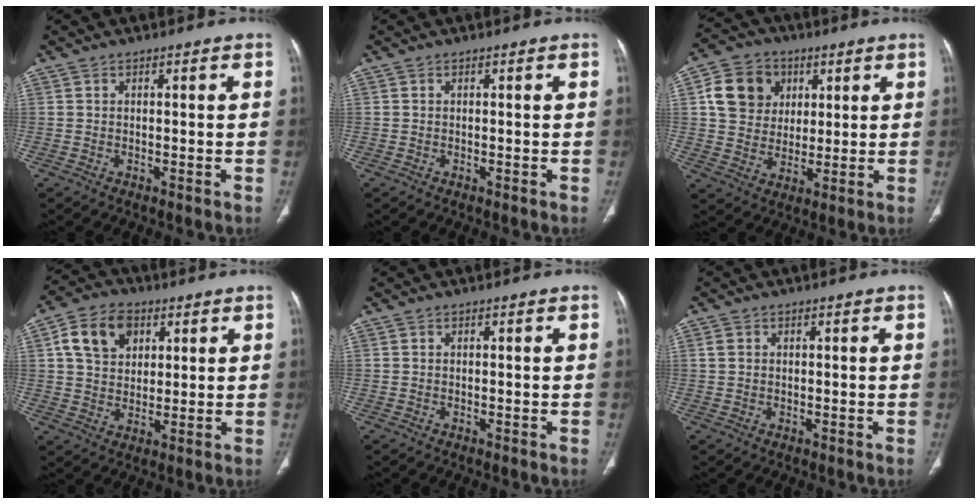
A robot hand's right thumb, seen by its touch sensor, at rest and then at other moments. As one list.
[{"total": 0.0}, {"total": 11.8, "force": [3.5, 10.1, 4.8], "torque": [-0.063, -0.002, 0.062]}, {"total": 10.3, "force": [3.8, 7.6, 5.9], "torque": [-0.082, -0.003, 0.064]}, {"total": 0.0}, {"total": 1.4, "force": [0.4, 1.2, 0.7], "torque": [-0.013, 0.003, 0.009]}]